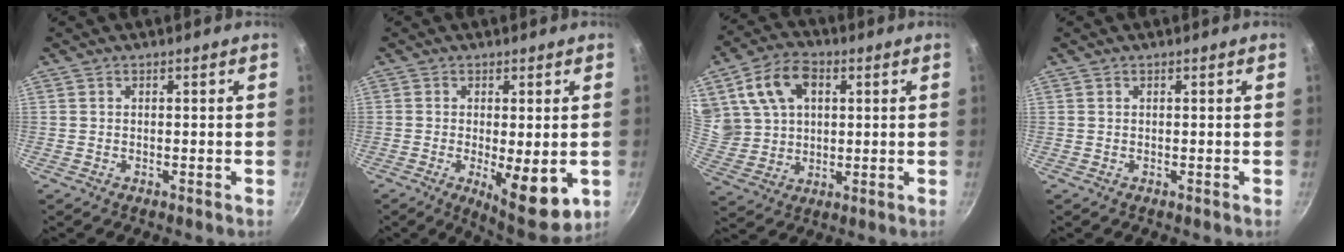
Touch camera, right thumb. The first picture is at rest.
{"total": 10.5, "force": [-2.0, 3.4, 9.7], "torque": [-0.129, -0.011, -0.015]}
{"total": 14.1, "force": [4.7, 10.3, 8.5], "torque": [-0.144, -0.001, 0.093]}
{"total": 0.0}